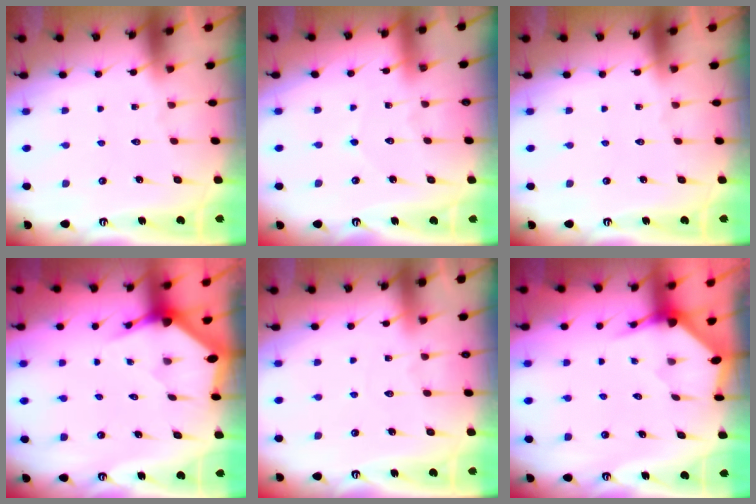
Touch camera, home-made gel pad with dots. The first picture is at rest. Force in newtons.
{"total": 2.7, "press": 2.6, "slide": 0.3}
{"total": 0.0}
{"total": 2.9, "press": 2.9, "slide": 0.2}
{"total": 2.7, "press": 2.7, "slide": 0.3}
{"total": 3.1, "press": 3.1, "slide": 0.1}